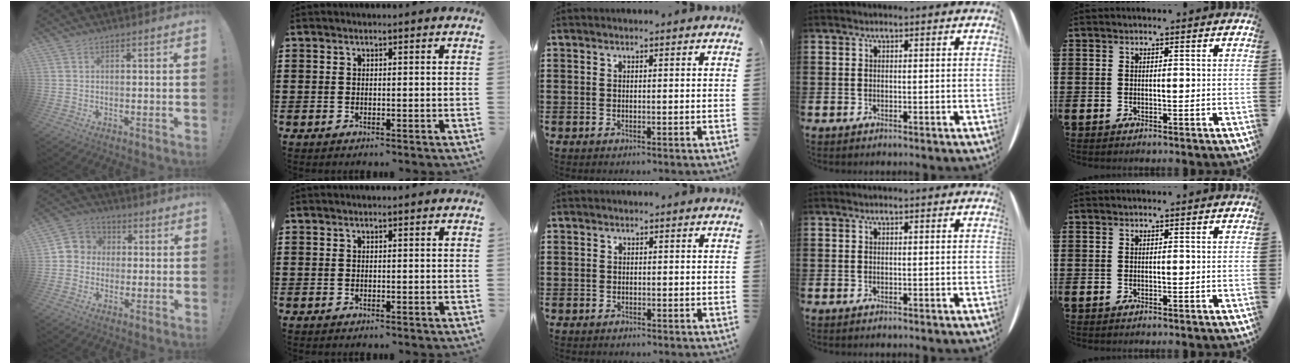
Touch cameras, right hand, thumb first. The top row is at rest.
{"thumb": {"total": 6.4, "force": [-1.3, 6.1, 1.4], "torque": [-0.014, 0.020, -0.019]}, "middle": {"total": 1.0, "force": [-0.7, 0.7, 0.0], "torque": [0.000, 0.003, -0.017]}}